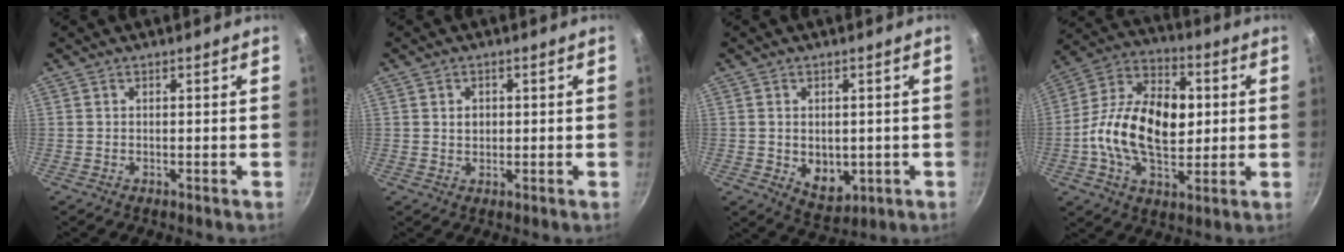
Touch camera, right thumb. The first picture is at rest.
{"total": 2.5, "force": [0.5, 2.0, 1.4], "torque": [-0.013, 0.001, 0.008]}
{"total": 7.0, "force": [-0.7, 5.1, 4.7], "torque": [-0.051, -0.012, 0.003]}
{"total": 19.8, "force": [0.3, 12.3, 15.5], "torque": [-0.246, 0.023, -0.011]}